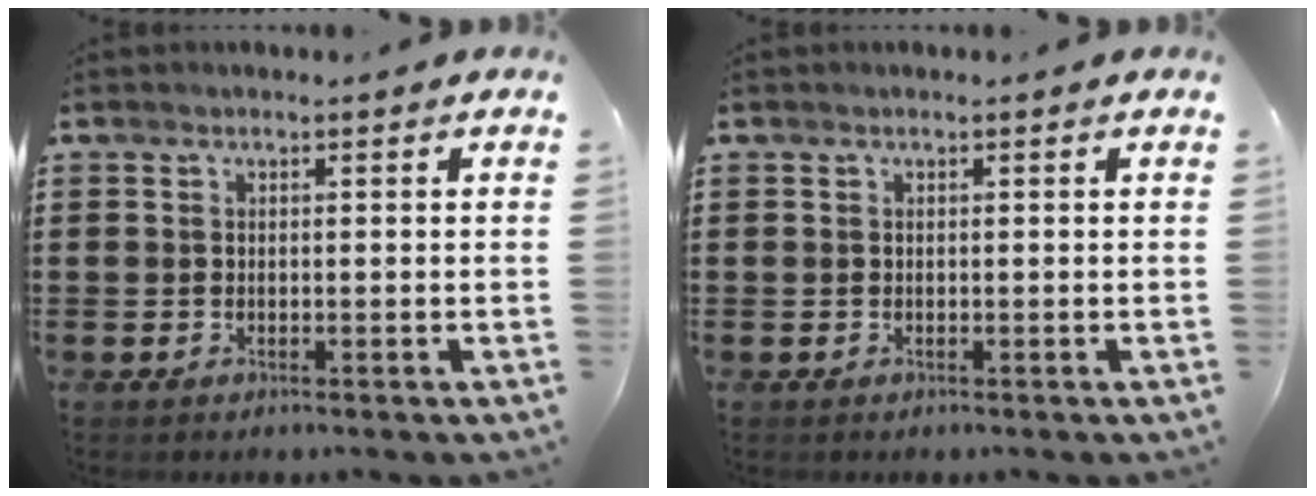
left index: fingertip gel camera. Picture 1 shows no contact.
{"total": 0.0}